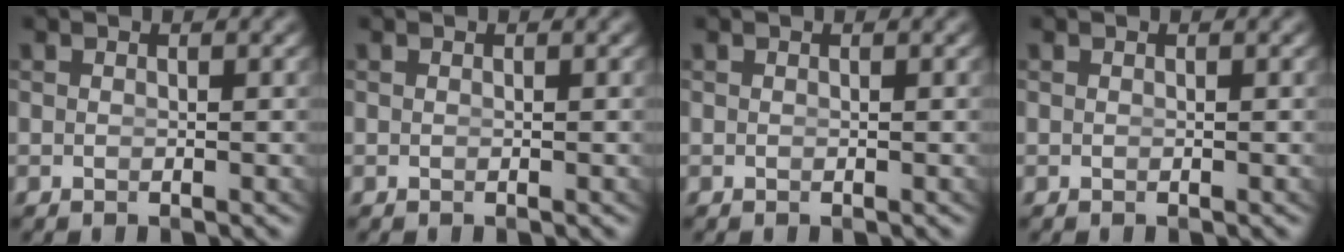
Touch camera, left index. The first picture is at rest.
{"total": 0.0}
{"total": 0.0}
{"total": 0.0}